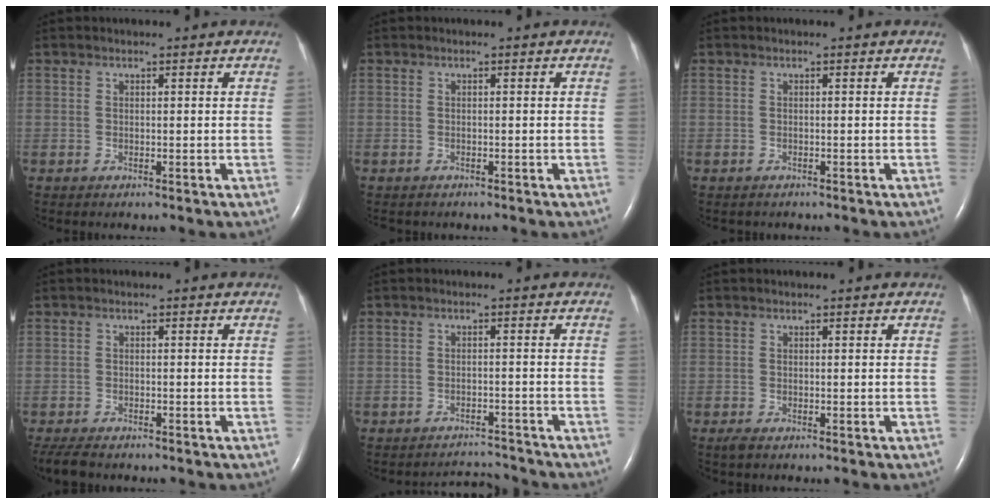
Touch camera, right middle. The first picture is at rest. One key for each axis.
{"total": 1.3, "fx": -1.1, "fy": 0.5, "fz": 0.3, "tx": -0.011, "ty": -0.001, "tz": -0.013}
{"total": 0.7, "fx": -0.6, "fy": 0.3, "fz": 0.1, "tx": -0.011, "ty": 0.000, "tz": -0.009}
{"total": 5.1, "fx": -4.4, "fy": 1.5, "fz": 2.3, "tx": -0.044, "ty": -0.013, "tz": -0.070}
{"total": 3.9, "fx": -3.7, "fy": -0.3, "fz": -1.2, "tx": 0.016, "ty": 0.004, "tz": -0.055}
{"total": 0.9, "fx": -0.7, "fy": 0.2, "fz": 0.5, "tx": -0.019, "ty": -0.004, "tz": -0.013}